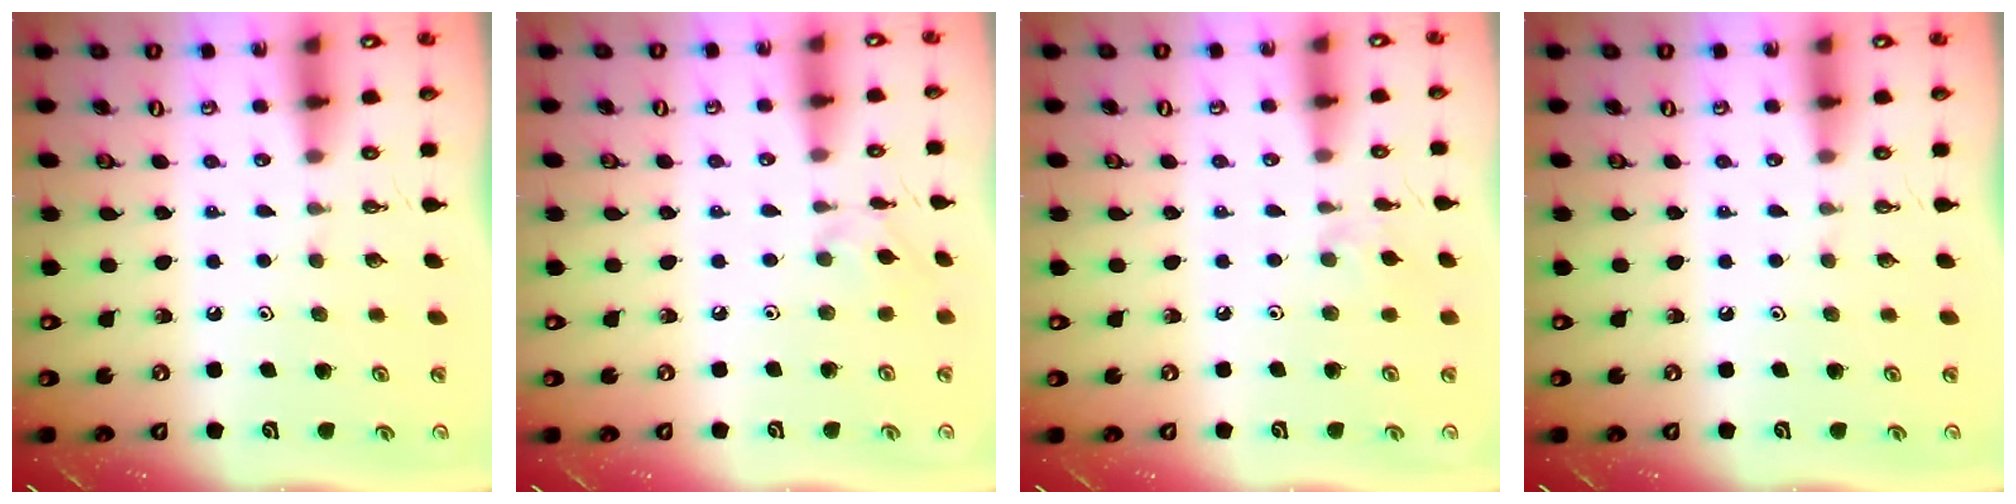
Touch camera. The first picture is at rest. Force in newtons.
{"total": 4.5, "press": 4.5, "slide": 0.8}
{"total": 2.1, "press": 2.0, "slide": 0.4}
{"total": 0.0}